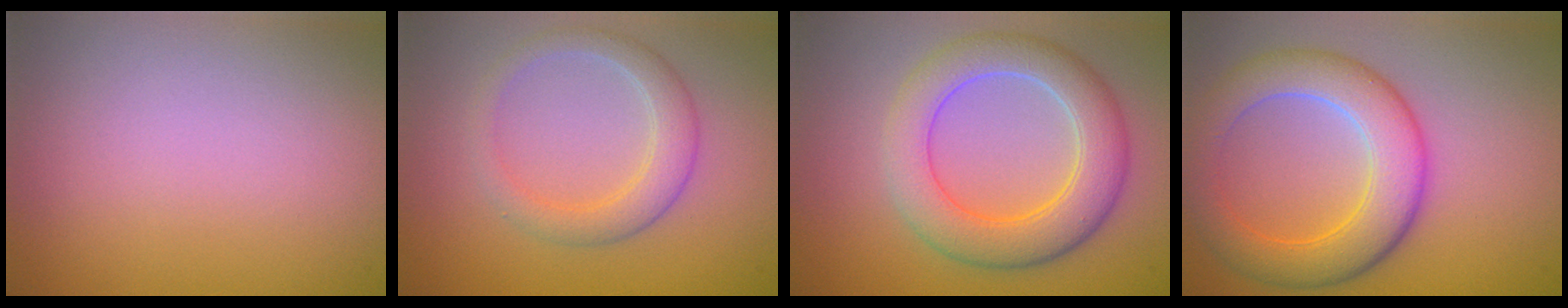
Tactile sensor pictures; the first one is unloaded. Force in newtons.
{"total": 2.8, "press": 2.8, "slide": 0.2}
{"total": 6.3, "press": 6.2, "slide": 0.5}
{"total": 6.9, "press": 6.9, "slide": 0.2}